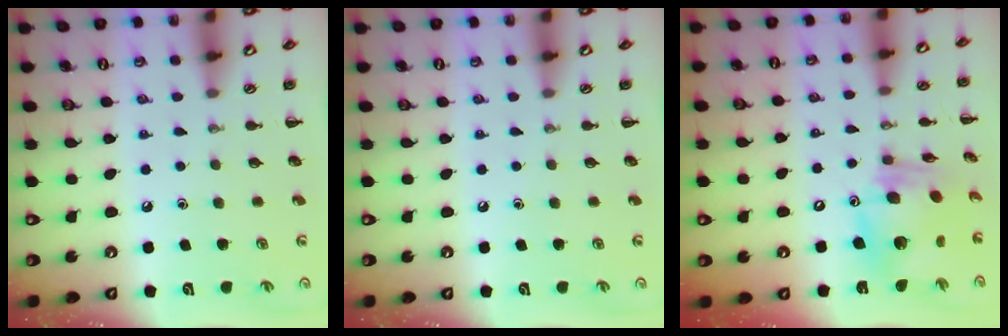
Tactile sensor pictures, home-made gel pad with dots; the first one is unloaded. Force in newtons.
{"total": 0.0}
{"total": 14.0, "press": 13.4, "slide": 3.9}